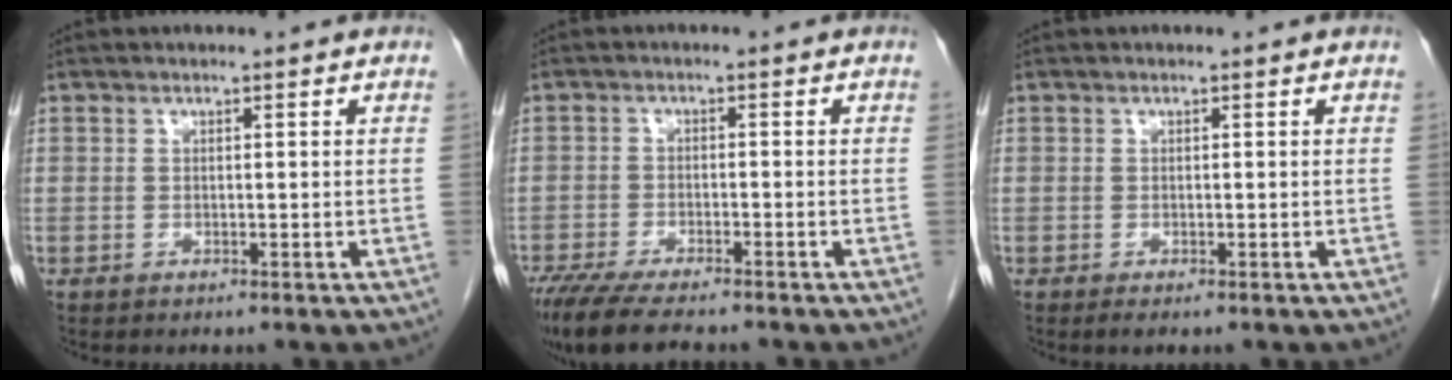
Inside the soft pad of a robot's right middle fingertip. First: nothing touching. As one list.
[{"total": 10.8, "force": [-9.0, 1.9, 5.6], "torque": [-0.090, -0.021, -0.145]}, {"total": 0.8, "force": [-0.6, 0.2, 0.6], "torque": [-0.009, -0.002, -0.007]}]